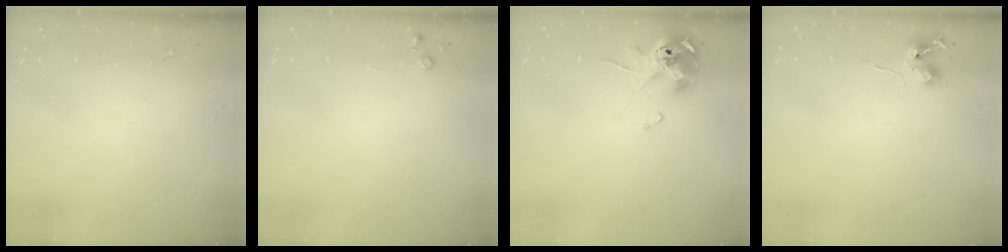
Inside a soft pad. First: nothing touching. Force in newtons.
{"total": 4.4, "press": 4.3, "slide": 0.5}
{"total": 10.8, "press": 10.7, "slide": 1.7}
{"total": 6.4, "press": 6.3, "slide": 0.7}